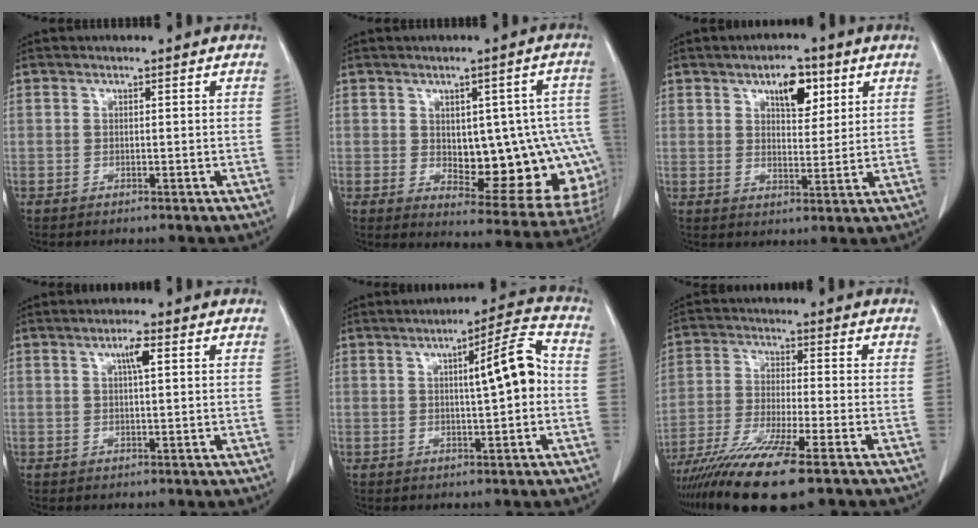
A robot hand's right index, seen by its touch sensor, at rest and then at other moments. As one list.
[{"total": 17.3, "force": [-1.3, 7.0, 15.8], "torque": [-0.142, 0.021, 0.012]}, {"total": 6.3, "force": [3.2, 2.8, 4.6], "torque": [-0.071, 0.005, 0.050]}, {"total": 2.8, "force": [1.0, 0.4, 2.6], "torque": [-0.046, 0.002, 0.017]}, {"total": 7.9, "force": [0.4, 0.7, 7.9], "torque": [-0.115, 0.018, 0.003]}, {"total": 13.1, "force": [-9.0, 0.6, 9.4], "torque": [-0.181, -0.034, -0.158]}]